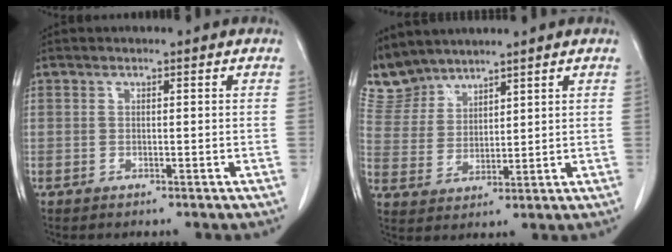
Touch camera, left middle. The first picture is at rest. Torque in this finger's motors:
{"motor_torque": [0.44, -1.56, 0.07, 0.00]}